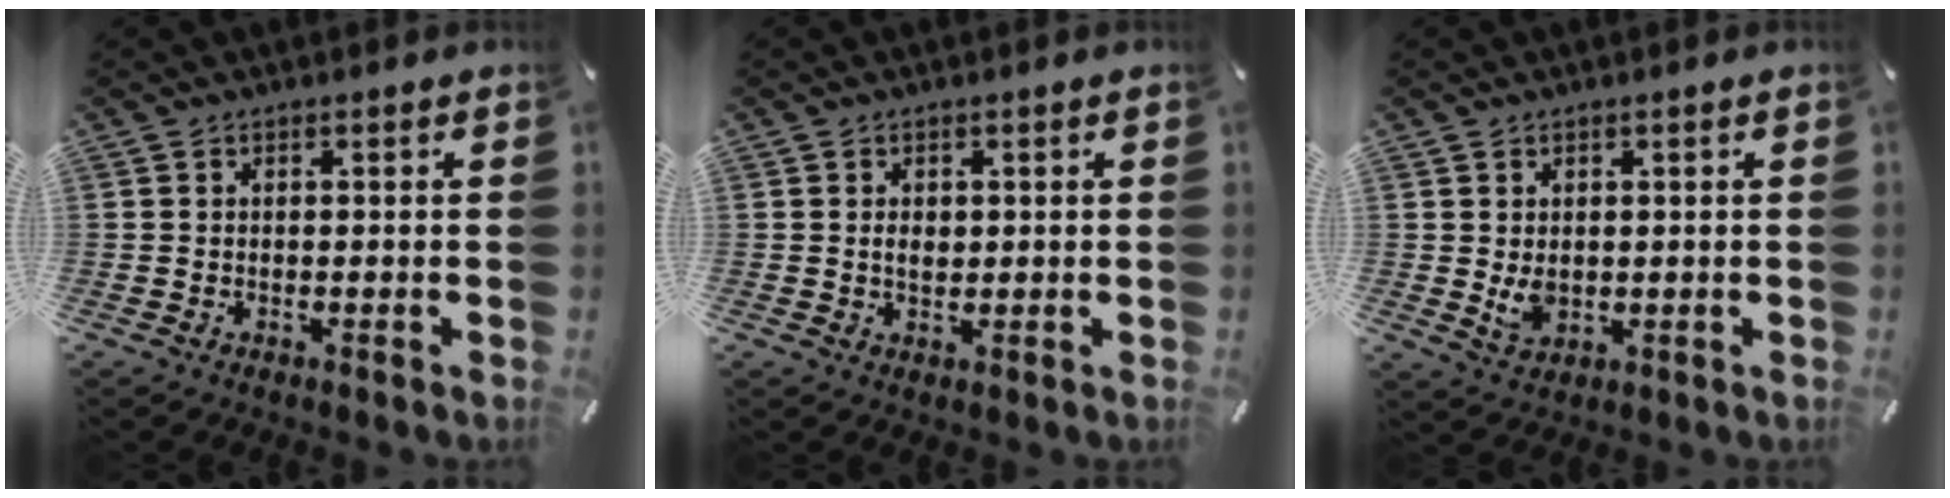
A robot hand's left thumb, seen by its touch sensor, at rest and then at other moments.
{"total": 2.3, "force": [0.4, 1.7, 1.5], "torque": [-0.026, 0.001, 0.004]}
{"total": 3.9, "force": [0.3, 3.1, 2.3], "torque": [-0.039, -0.009, 0.002]}